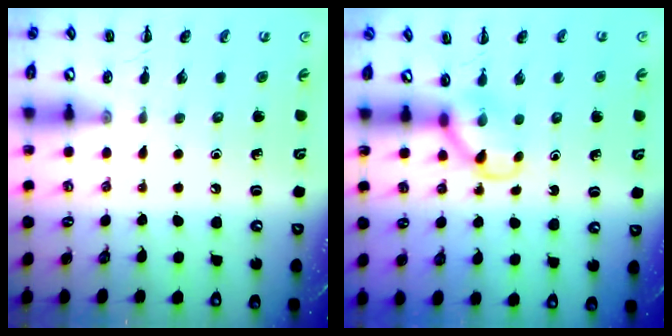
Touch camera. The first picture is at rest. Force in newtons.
{"total": 3.4, "press": 3.1, "slide": 1.4}